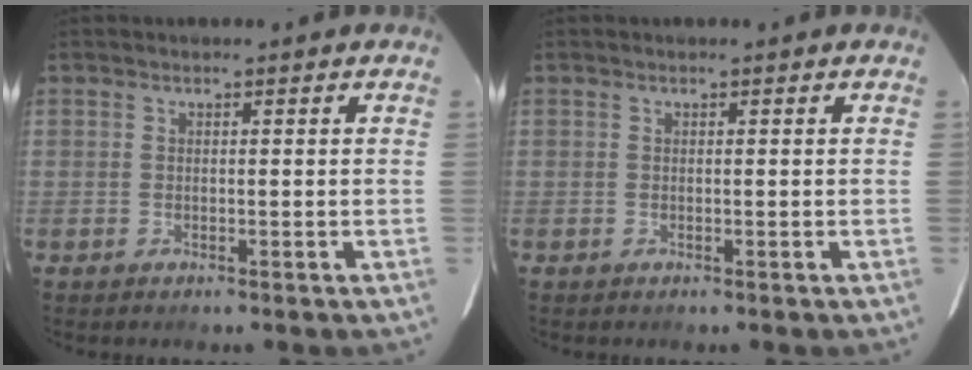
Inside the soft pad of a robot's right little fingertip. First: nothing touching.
{"total": 0.0}